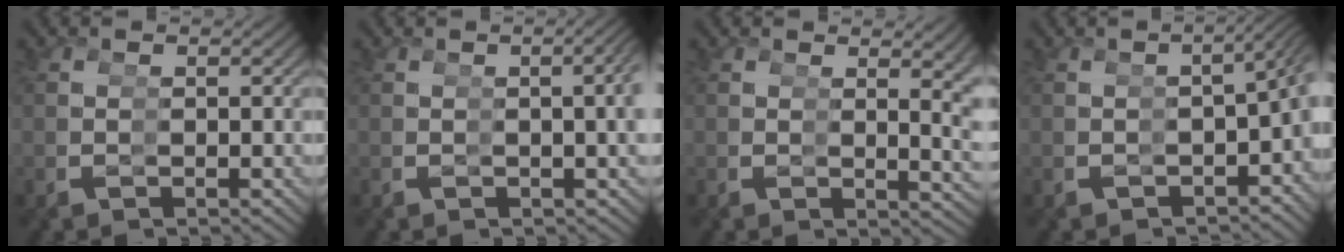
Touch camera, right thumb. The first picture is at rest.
{"total": 3.9, "force": [0.5, 0.9, 3.8], "torque": [-0.035, 0.017, 0.003]}
{"total": 3.0, "force": [1.0, 0.6, 2.8], "torque": [-0.019, 0.002, 0.014]}
{"total": 3.9, "force": [-0.6, 2.1, 3.3], "torque": [-0.039, 0.012, -0.010]}